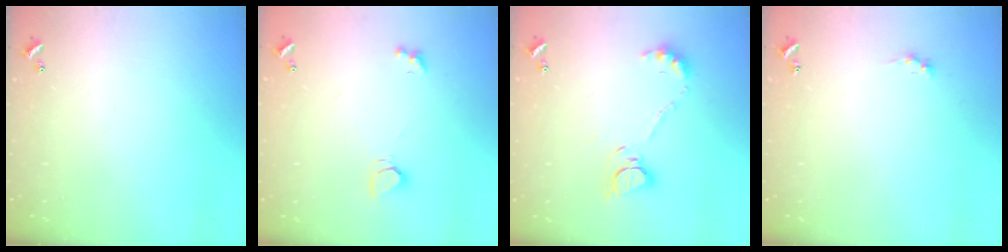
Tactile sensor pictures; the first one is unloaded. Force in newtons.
{"total": 1.7, "press": 1.7, "slide": 0.4}
{"total": 9.7, "press": 9.6, "slide": 0.9}
{"total": 0.8, "press": 0.7, "slide": 0.4}